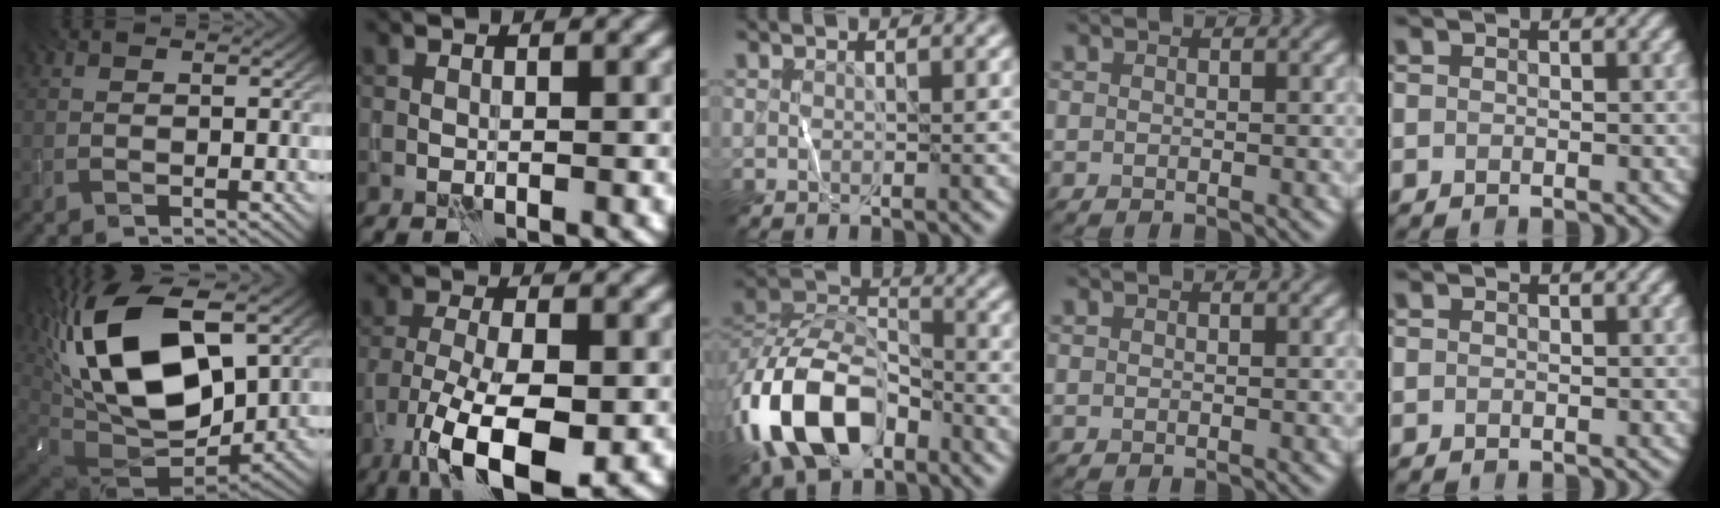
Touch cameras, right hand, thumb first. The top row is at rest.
{"thumb": {"total": 20.4, "force": [5.7, 11.4, 15.9], "torque": [-0.349, 0.010, 0.105]}, "index": {"total": 10.1, "force": [-4.9, 3.5, 8.1], "torque": [-0.160, -0.017, -0.089]}, "middle": {"total": 11.3, "force": [-5.5, 6.6, 7.4], "torque": [-0.152, 0.005, -0.114]}}